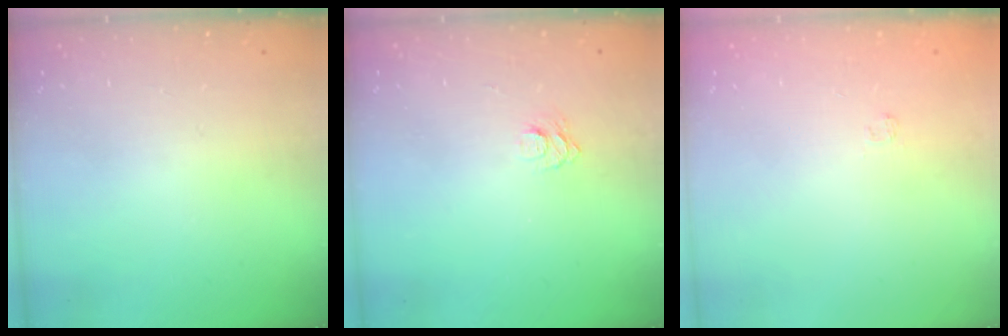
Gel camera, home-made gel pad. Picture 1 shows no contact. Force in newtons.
{"total": 5.8, "press": 5.7, "slide": 0.7}
{"total": 1.7, "press": 1.2, "slide": 1.1}